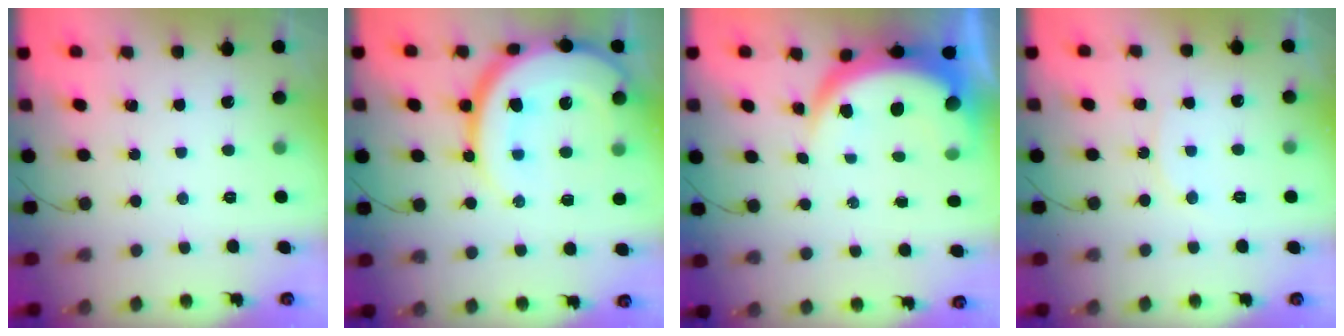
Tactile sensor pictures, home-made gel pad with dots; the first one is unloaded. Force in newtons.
{"total": 23.5, "press": 23.5, "slide": 1.9}
{"total": 9.6, "press": 9.6, "slide": 1.1}
{"total": 6.0, "press": 6.0, "slide": 0.7}